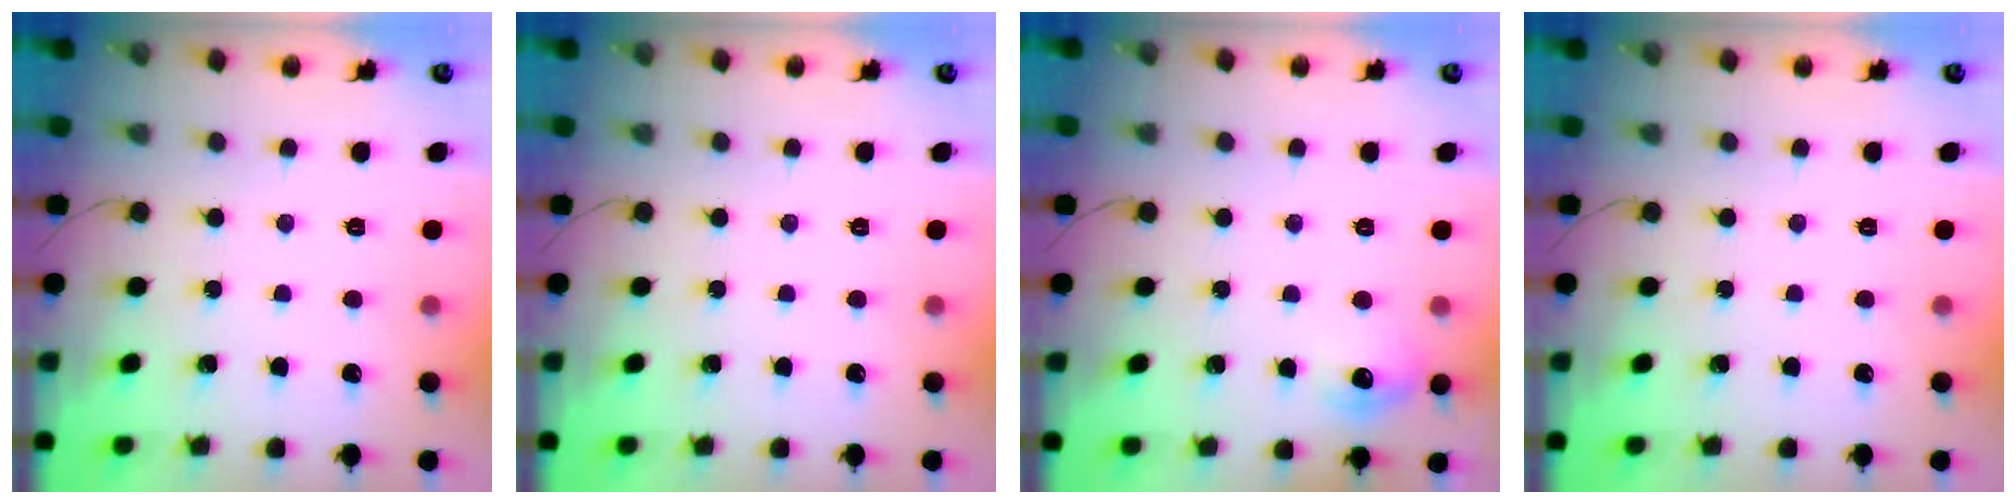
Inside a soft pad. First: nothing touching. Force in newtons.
{"total": 0.0}
{"total": 7.5, "press": 7.4, "slide": 1.5}
{"total": 0.0}